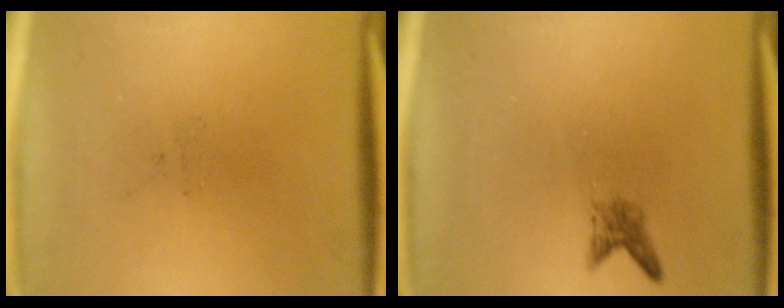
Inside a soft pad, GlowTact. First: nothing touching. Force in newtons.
{"total": 1.6}